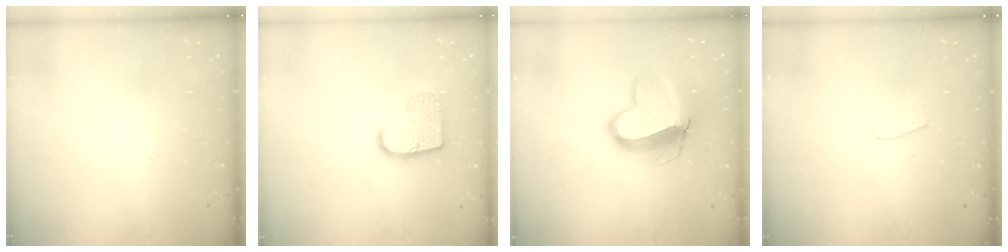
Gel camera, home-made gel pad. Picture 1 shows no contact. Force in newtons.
{"total": 12.5, "press": 12.5, "slide": 0.7}
{"total": 14.4, "press": 14.3, "slide": 1.6}
{"total": 3.5, "press": 3.5, "slide": 0.3}